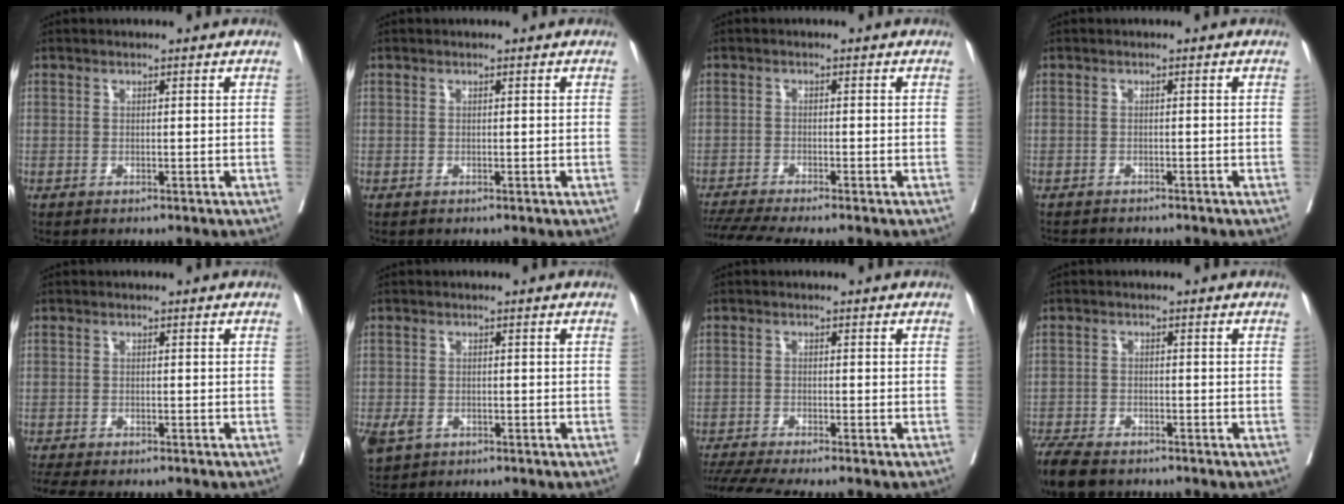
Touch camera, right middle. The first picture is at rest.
{"total": 0.0}
{"total": 7.4, "force": [-6.5, -0.8, 3.5], "torque": [-0.054, -0.015, -0.110]}
{"total": 4.7, "force": [-4.4, 0.9, 1.3], "torque": [-0.016, -0.007, -0.065]}
{"total": 4.9, "force": [-4.3, 1.2, 2.2], "torque": [-0.035, -0.007, -0.065]}
{"total": 4.4, "force": [-2.2, 3.1, 2.2], "torque": [-0.046, -0.007, -0.033]}
{"total": 8.8, "force": [-7.9, -0.7, 3.8], "torque": [-0.056, -0.016, -0.130]}
{"total": 7.1, "force": [-5.8, 2.5, 3.2], "torque": [-0.060, -0.014, -0.099]}